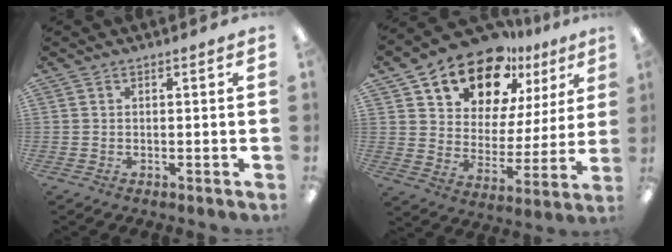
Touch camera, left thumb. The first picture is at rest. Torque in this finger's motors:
{"motor_torque": [1.79, 2.58, 1.37, -1.40, 0.08]}